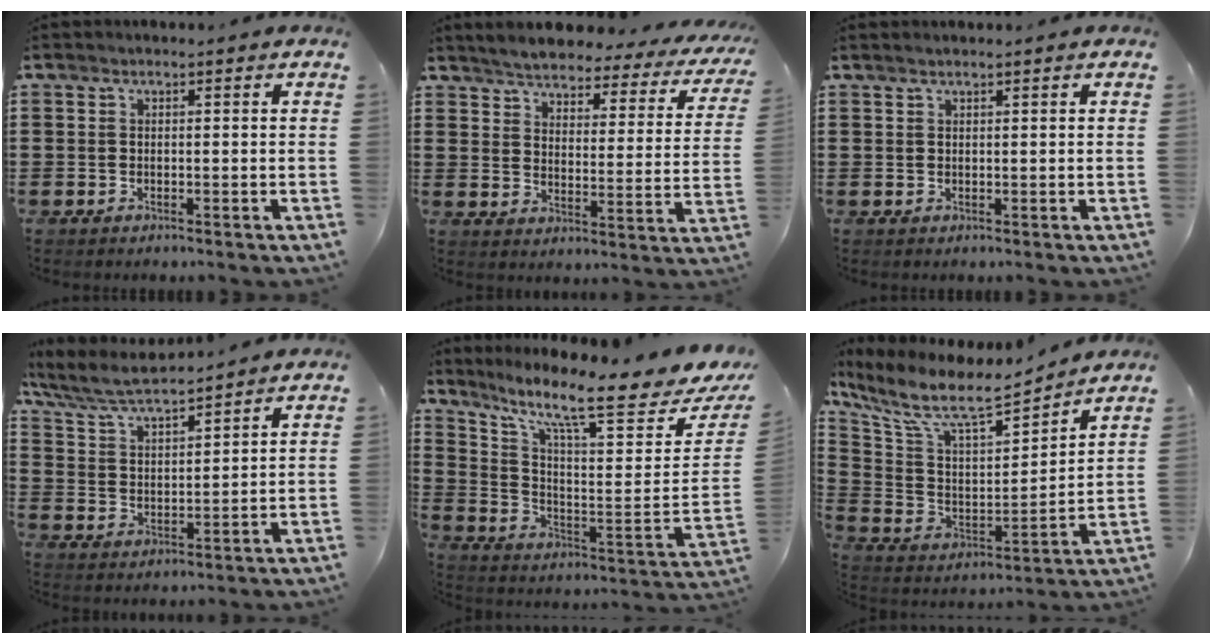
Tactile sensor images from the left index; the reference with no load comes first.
{"total": 3.9, "force": [3.8, 0.1, 0.9], "torque": [-0.041, -0.033, 0.058]}
{"total": 0.8, "force": [0.7, -0.1, 0.5], "torque": [-0.009, -0.001, 0.013]}
{"total": 5.8, "force": [5.2, 0.3, 2.5], "torque": [-0.070, -0.029, 0.089]}
{"total": 10.8, "force": [8.1, 1.1, 7.0], "torque": [-0.153, -0.067, 0.129]}
{"total": 9.3, "force": [7.4, 2.3, 5.2], "torque": [-0.134, -0.045, 0.122]}